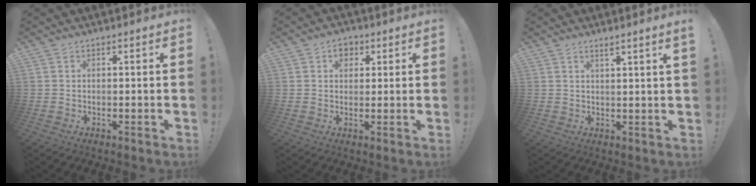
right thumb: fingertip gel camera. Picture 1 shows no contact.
{"total": 4.3, "force": [1.7, 3.4, 2.0], "torque": [-0.023, 0.000, 0.028]}
{"total": 2.6, "force": [1.8, -0.8, 1.7], "torque": [-0.027, -0.009, 0.027]}